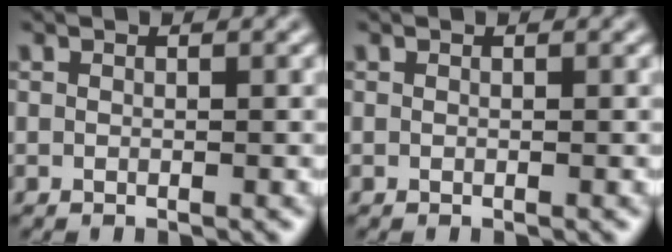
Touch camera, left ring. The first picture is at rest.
{"total": 0.0}